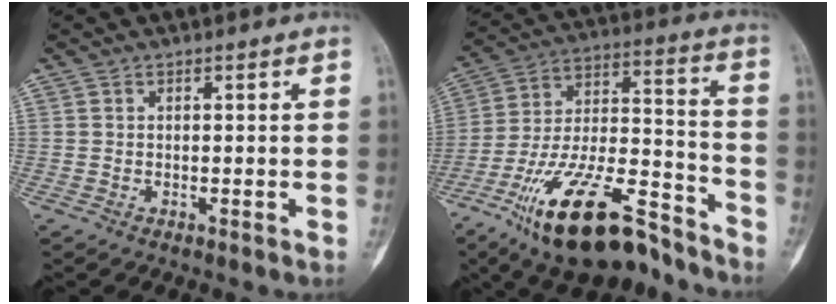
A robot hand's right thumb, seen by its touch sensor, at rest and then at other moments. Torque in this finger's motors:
{"motor_torque": [2.52, 0.48, 1.72, -1.05, 0.47]}